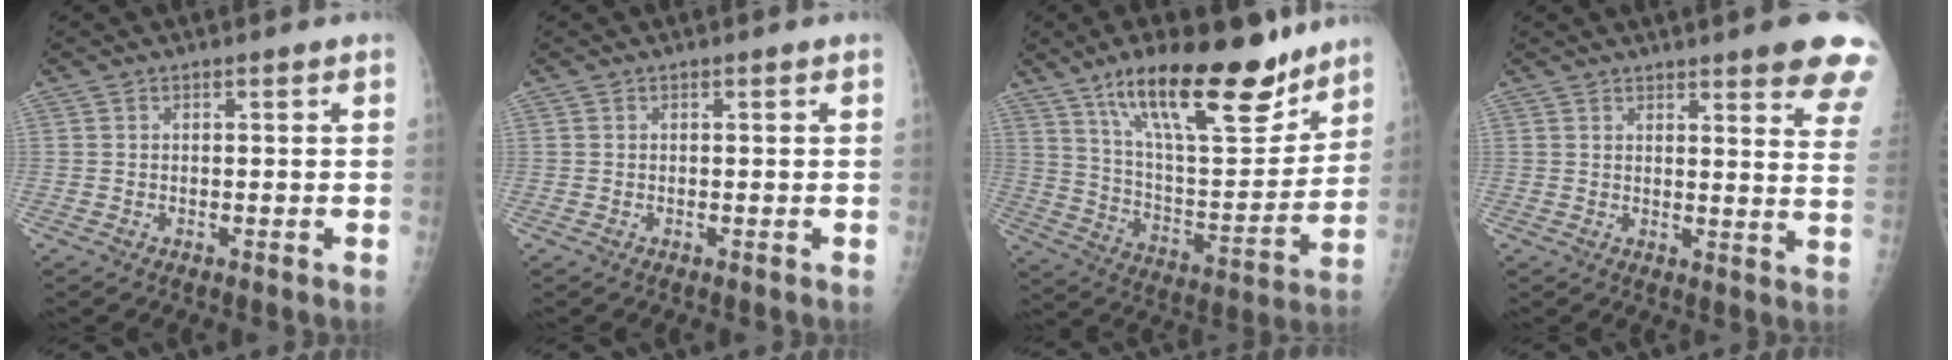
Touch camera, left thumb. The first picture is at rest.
{"total": 0.0}
{"total": 23.6, "force": [16.0, 7.6, 15.7], "torque": [-0.215, -0.074, 0.268]}
{"total": 13.2, "force": [9.3, 2.2, 9.1], "torque": [-0.078, -0.045, 0.094]}